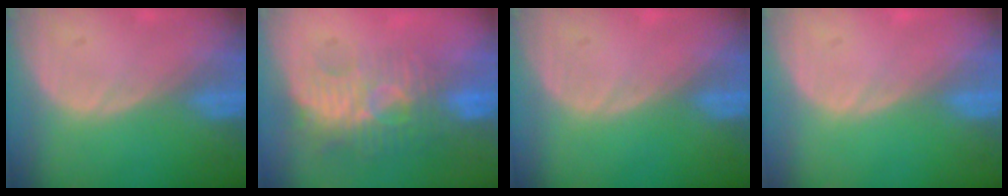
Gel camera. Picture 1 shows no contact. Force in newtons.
{"total": 9.4, "press": 8.4, "slide": 4.1}
{"total": 0.0}
{"total": 0.0}